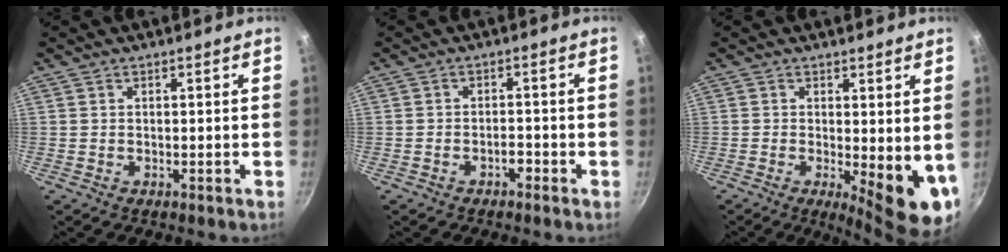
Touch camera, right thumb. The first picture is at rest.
{"total": 1.9, "force": [-1.3, 0.9, 1.1], "torque": [-0.010, 0.017, -0.020]}
{"total": 9.7, "force": [-0.5, 3.5, 9.0], "torque": [-0.101, -0.016, 0.000]}